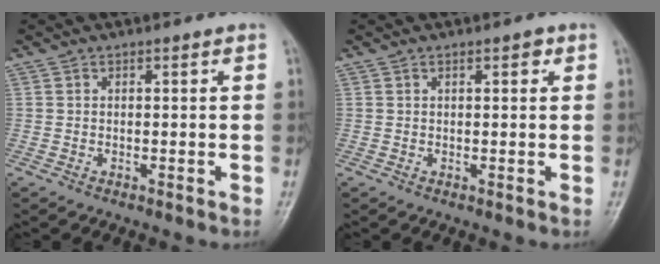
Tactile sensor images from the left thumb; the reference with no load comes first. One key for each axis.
{"total": 1.6, "fx": 0.8, "fy": 0.6, "fz": 1.2, "tx": -0.011, "ty": 0.001, "tz": 0.009}